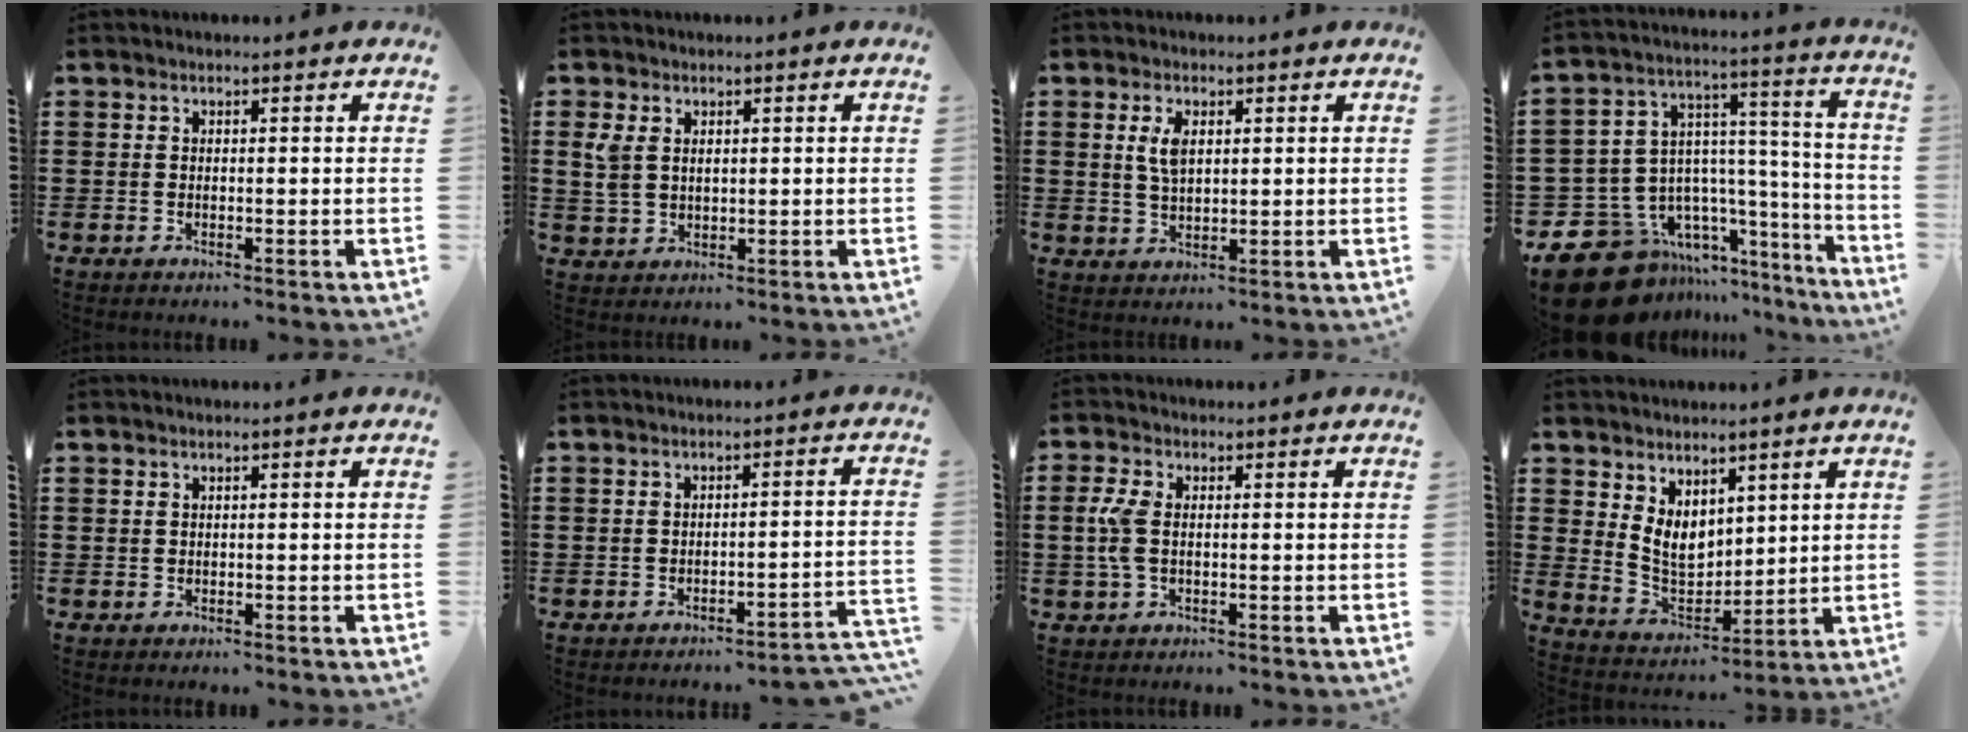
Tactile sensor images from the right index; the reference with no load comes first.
{"total": 3.4, "force": [1.3, 2.3, 2.2], "torque": [-0.057, 0.007, 0.020]}
{"total": 3.8, "force": [1.1, 1.8, 3.2], "torque": [-0.070, 0.008, 0.019]}
{"total": 12.6, "force": [-9.0, 8.0, 3.7], "torque": [-0.098, 0.014, -0.156]}
{"total": 0.0}
{"total": 2.6, "force": [-2.4, -0.3, 1.1], "torque": [-0.022, -0.005, -0.052]}
{"total": 4.3, "force": [-0.1, 2.1, 3.7], "torque": [-0.101, -0.004, -0.011]}
{"total": 6.1, "force": [3.1, 4.1, 3.2], "torque": [-0.077, -0.002, 0.062]}